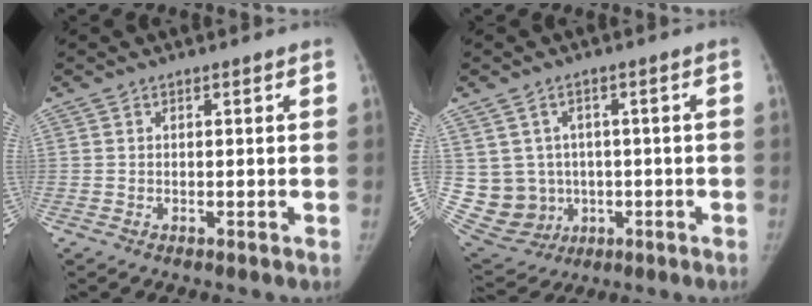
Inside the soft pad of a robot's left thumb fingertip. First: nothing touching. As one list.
[{"total": 11.6, "force": [0.1, 11.1, 3.6], "torque": [-0.065, 0.014, 0.030]}]